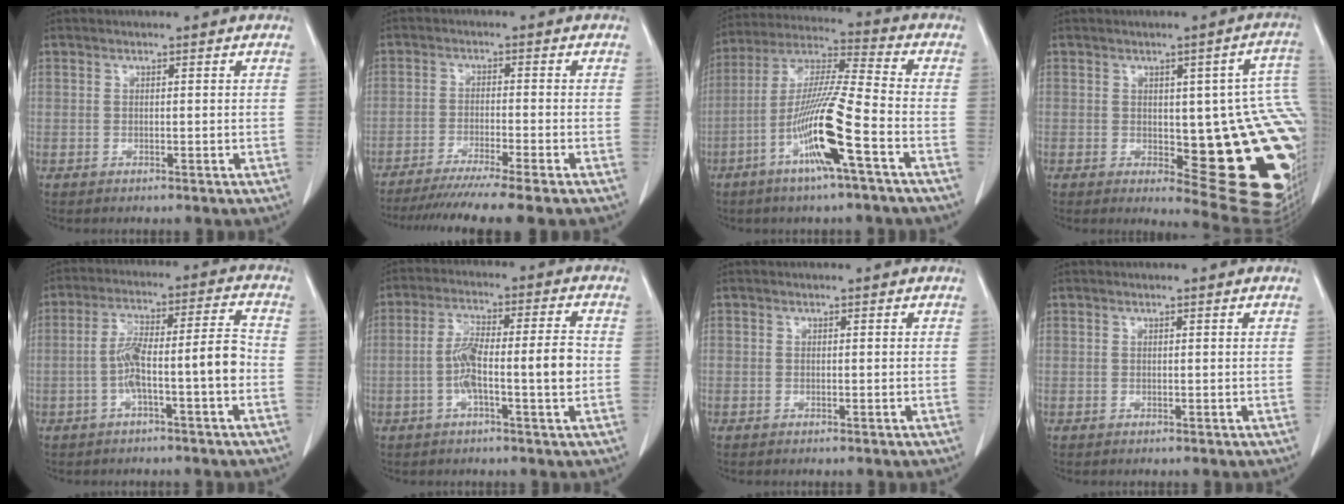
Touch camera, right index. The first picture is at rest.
{"total": 10.9, "force": [-9.1, -1.3, 5.9], "torque": [-0.069, -0.032, -0.141]}
{"total": 14.1, "force": [-5.7, -0.2, 12.8], "torque": [-0.257, -0.006, -0.113]}
{"total": 19.5, "force": [-1.6, 5.4, 18.7], "torque": [-0.141, 0.009, -0.001]}
{"total": 9.4, "force": [-2.7, 0.6, 9.0], "torque": [-0.159, 0.033, -0.044]}
{"total": 9.1, "force": [-1.5, 1.1, 8.9], "torque": [-0.162, 0.019, -0.031]}
{"total": 0.0}
{"total": 0.0}